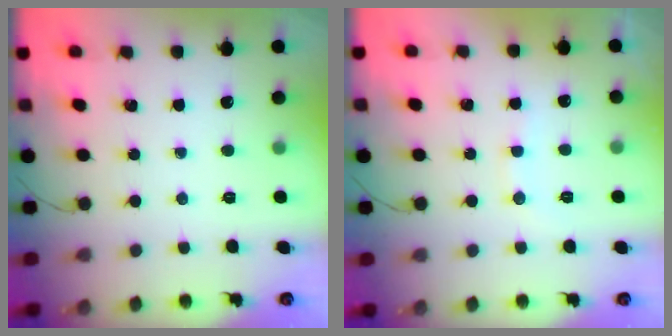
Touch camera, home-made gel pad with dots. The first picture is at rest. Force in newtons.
{"total": 6.8, "press": 6.8, "slide": 0.9}